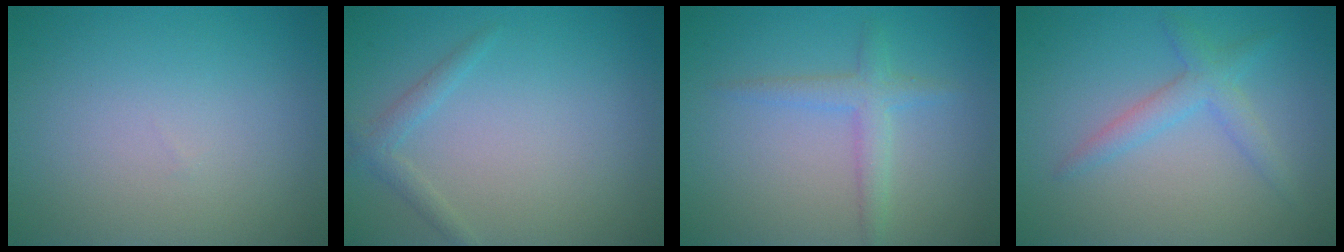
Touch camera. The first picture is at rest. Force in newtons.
{"total": 1.4, "press": 1.4, "slide": 0.1}
{"total": 2.2, "press": 2.2, "slide": 0.0}
{"total": 2.4, "press": 2.4, "slide": 0.2}